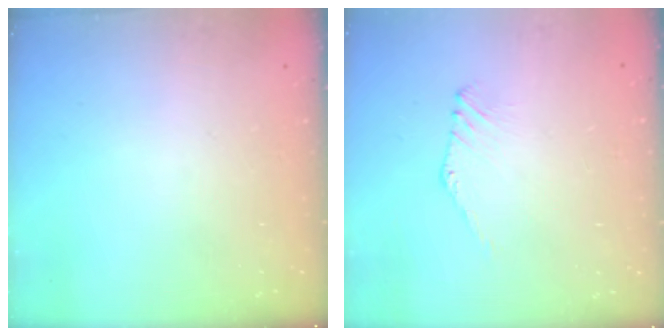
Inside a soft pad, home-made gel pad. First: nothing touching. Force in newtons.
{"total": 0.0}